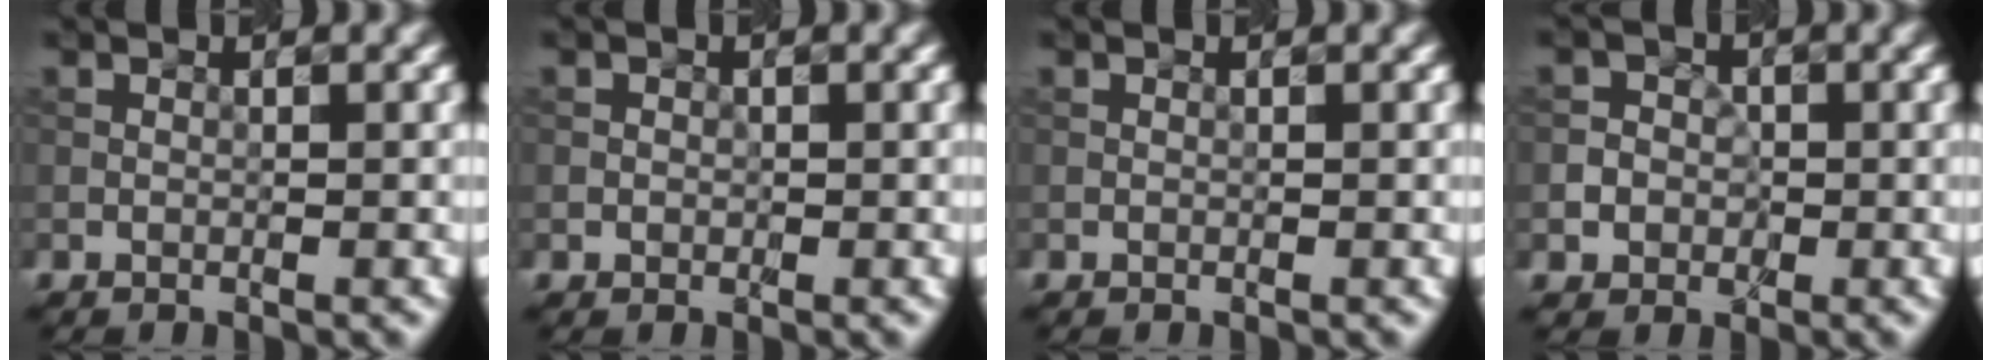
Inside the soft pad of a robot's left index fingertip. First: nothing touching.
{"total": 0.7, "force": [0.0, 0.7, 0.0], "torque": [0.009, -0.003, -0.003]}
{"total": 0.0}
{"total": 3.3, "force": [-0.7, 3.2, 0.7], "torque": [0.018, 0.010, -0.032]}